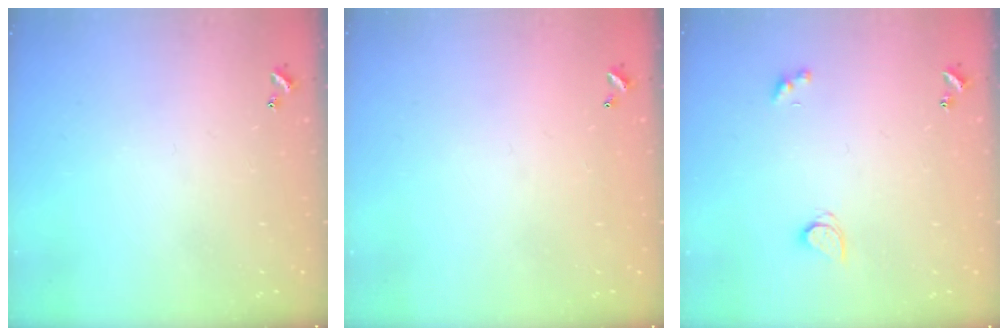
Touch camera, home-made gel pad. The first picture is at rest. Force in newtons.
{"total": 2.9, "press": 2.9, "slide": 0.1}
{"total": 2.6, "press": 2.6, "slide": 0.5}